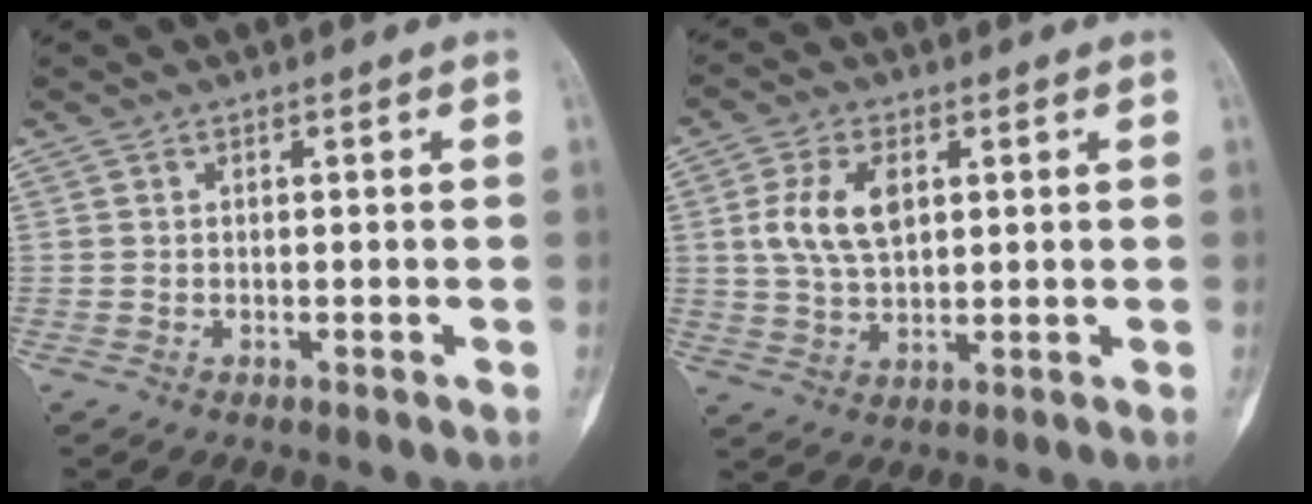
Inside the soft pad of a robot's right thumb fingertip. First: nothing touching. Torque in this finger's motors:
{"motor_torque": [0.13, 0.06, 0.70, 0.06, 0.07]}